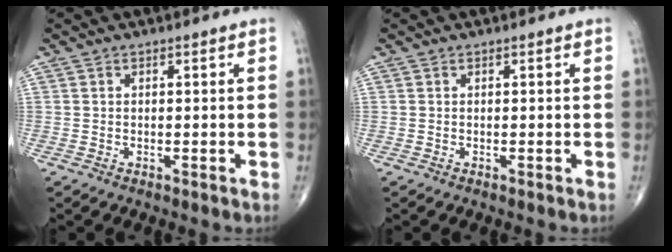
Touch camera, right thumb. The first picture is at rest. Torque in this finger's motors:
{"motor_torque": [-0.02, -0.10, 0.12, 0.10, -0.01]}